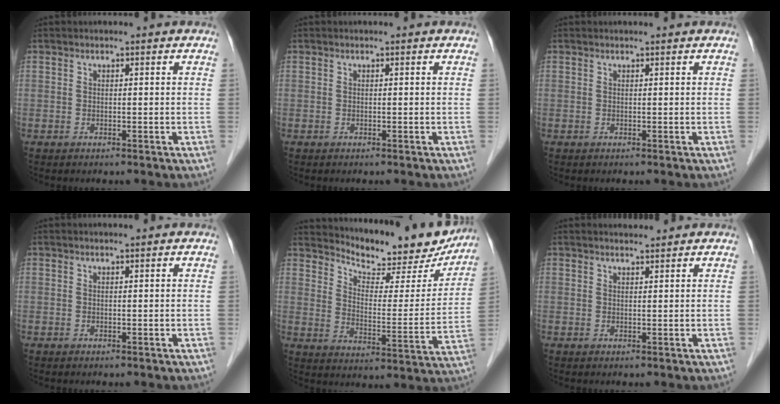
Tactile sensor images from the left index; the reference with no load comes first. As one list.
[{"total": 0.0}, {"total": 0.7, "force": [0.7, 0.0, 0.2], "torque": [-0.005, 0.007, 0.011]}, {"total": 0.6, "force": [0.5, -0.1, 0.3], "torque": [-0.008, 0.003, 0.011]}, {"total": 17.7, "force": [16.3, 4.3, 5.5], "torque": [-0.077, -0.032, 0.211]}, {"total": 2.1, "force": [2.0, 0.1, 0.5], "torque": [-0.010, 0.010, 0.035]}]